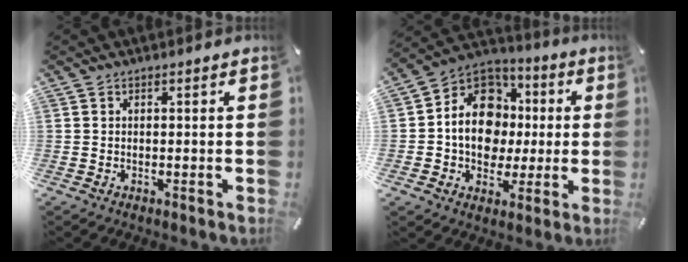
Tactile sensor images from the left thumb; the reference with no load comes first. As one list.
[{"total": 14.8, "force": [-0.5, 12.4, 8.0], "torque": [-0.155, 0.005, -0.007]}]